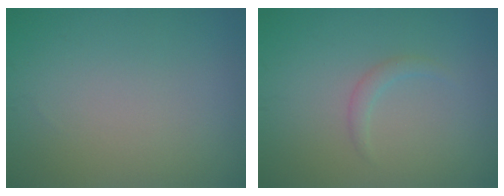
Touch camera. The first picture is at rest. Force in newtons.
{"total": 1.1, "press": 1.1, "slide": 0.0}